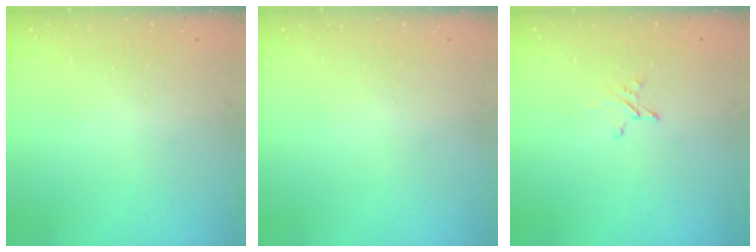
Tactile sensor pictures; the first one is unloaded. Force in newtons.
{"total": 0.0}
{"total": 2.5, "press": 2.5, "slide": 0.1}